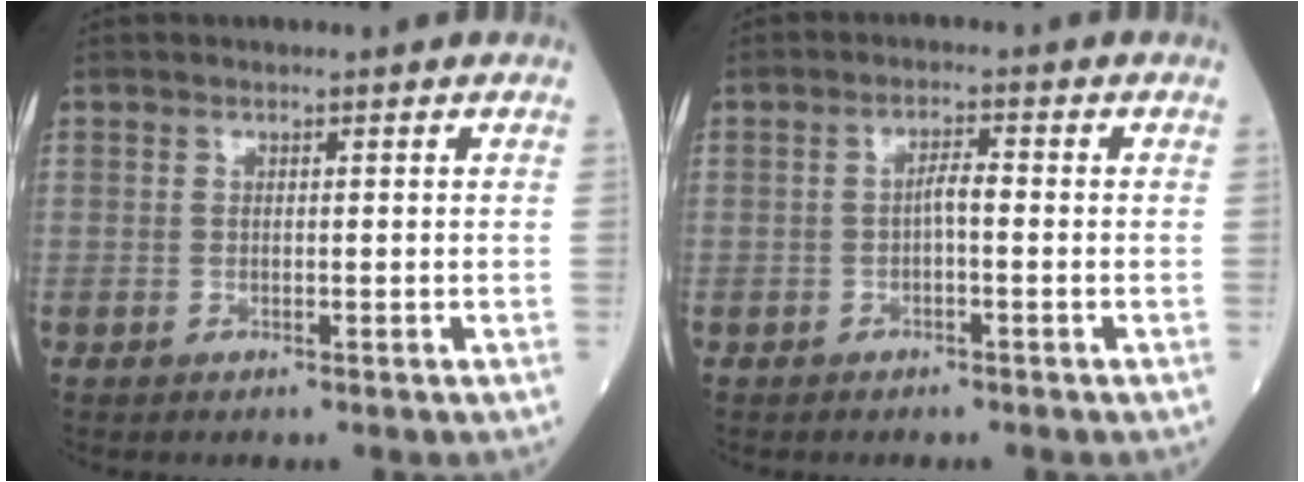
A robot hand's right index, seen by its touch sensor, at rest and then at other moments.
{"total": 2.2, "force": [-0.5, 0.4, 2.1], "torque": [-0.035, 0.005, -0.010]}